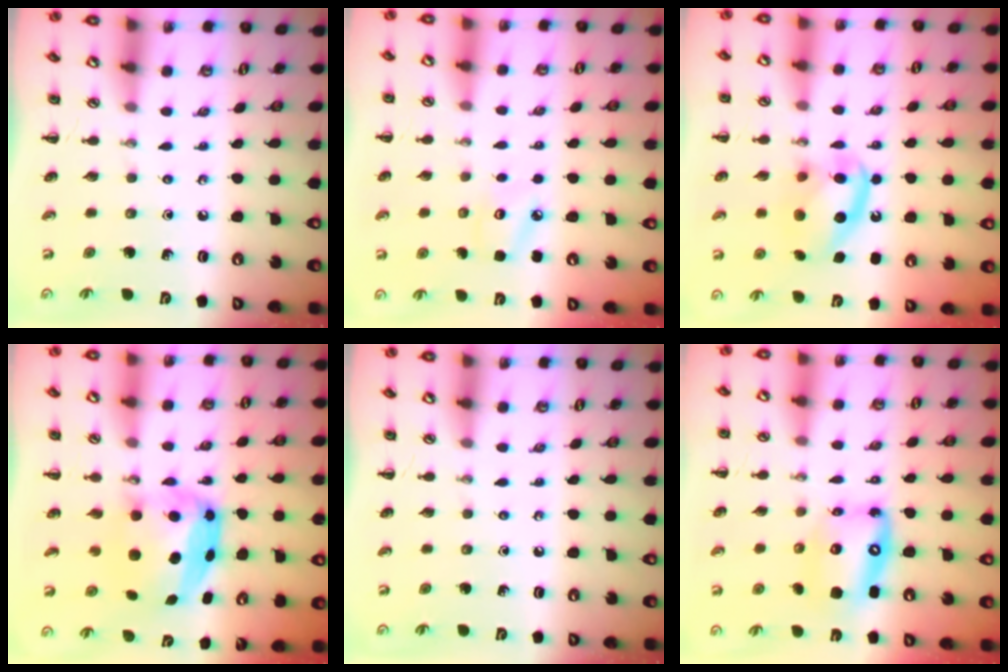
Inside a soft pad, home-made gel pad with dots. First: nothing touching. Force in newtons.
{"total": 4.8, "press": 4.6, "slide": 1.4}
{"total": 14.5, "press": 14.3, "slide": 2.2}
{"total": 6.1, "press": 6.0, "slide": 0.7}
{"total": 0.0}
{"total": 13.3, "press": 12.8, "slide": 3.5}